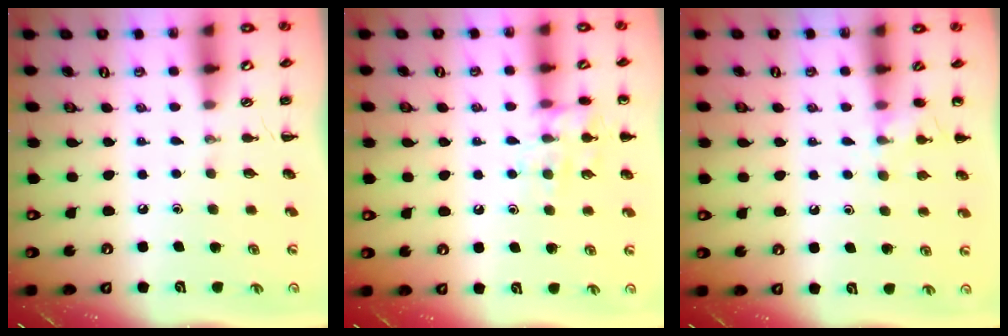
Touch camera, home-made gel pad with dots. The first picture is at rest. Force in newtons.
{"total": 11.4, "press": 11.4, "slide": 1.1}
{"total": 7.4, "press": 7.1, "slide": 2.0}